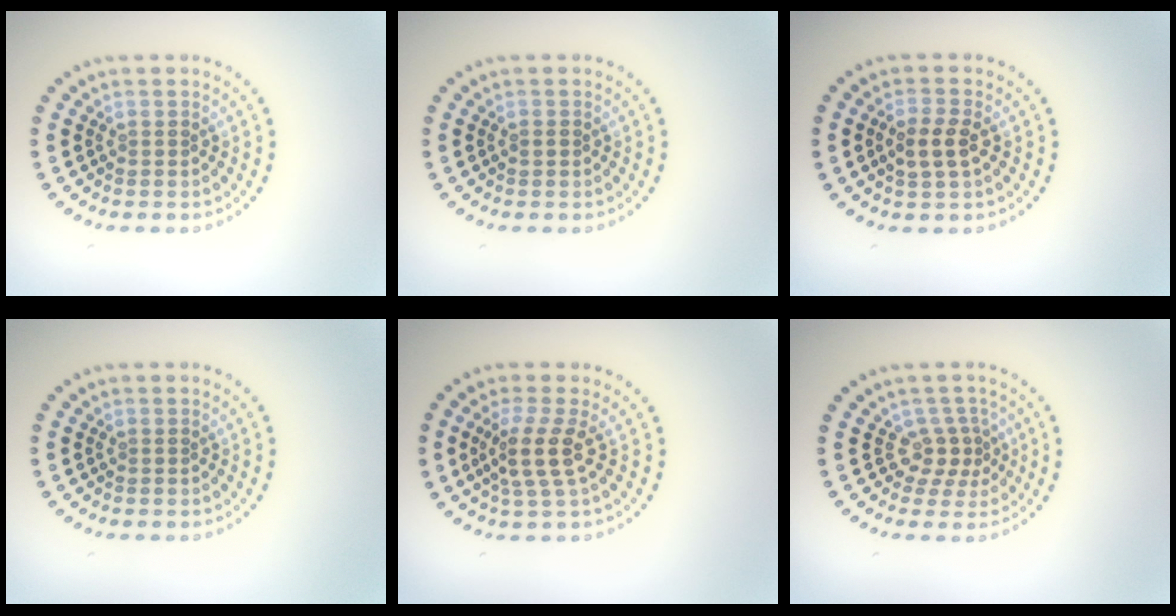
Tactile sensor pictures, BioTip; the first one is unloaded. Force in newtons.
{"total": 0.7, "press": 0.7, "slide": 0.1}
{"total": 2.5, "press": 2.5, "slide": 0.6}
{"total": 0.0}
{"total": 3.3, "press": 2.6, "slide": 2.0}
{"total": 2.5, "press": 1.7, "slide": 1.8}